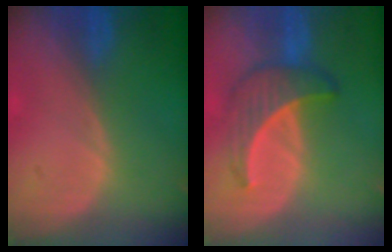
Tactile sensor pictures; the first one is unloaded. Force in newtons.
{"total": 6.3, "press": 6.1, "slide": 1.9}